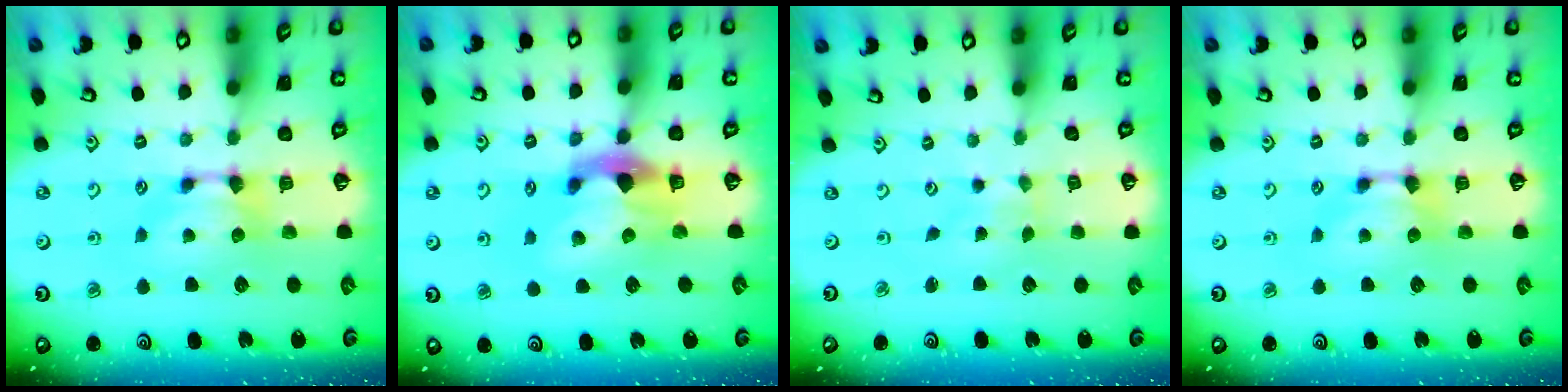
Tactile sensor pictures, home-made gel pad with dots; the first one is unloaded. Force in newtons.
{"total": 5.5, "press": 5.1, "slide": 2.1}
{"total": 4.1, "press": 4.0, "slide": 0.6}
{"total": 0.0}